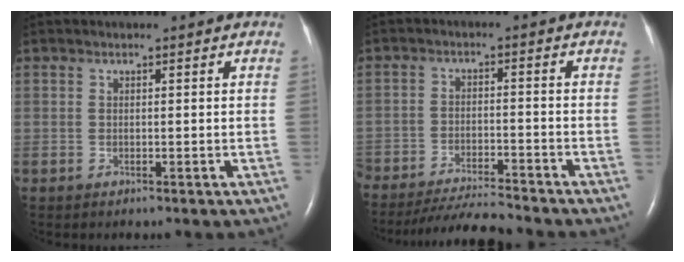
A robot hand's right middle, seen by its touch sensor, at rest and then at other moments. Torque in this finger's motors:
{"motor_torque": [1.05, -1.09, 0.18, 0.08]}